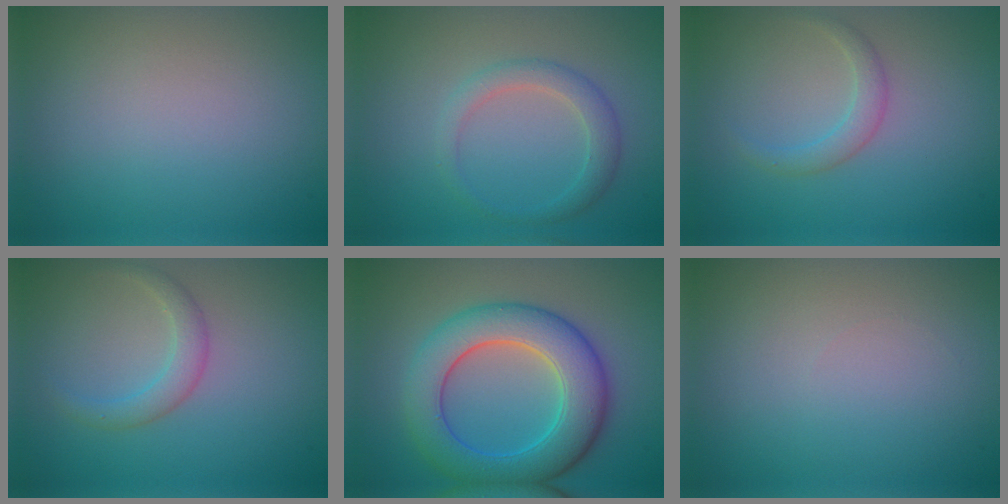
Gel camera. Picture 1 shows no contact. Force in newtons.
{"total": 2.4, "press": 2.4, "slide": 0.1}
{"total": 1.7, "press": 1.7, "slide": 0.1}
{"total": 2.0, "press": 2.0, "slide": 0.2}
{"total": 8.1, "press": 8.1, "slide": 0.1}
{"total": 0.0}